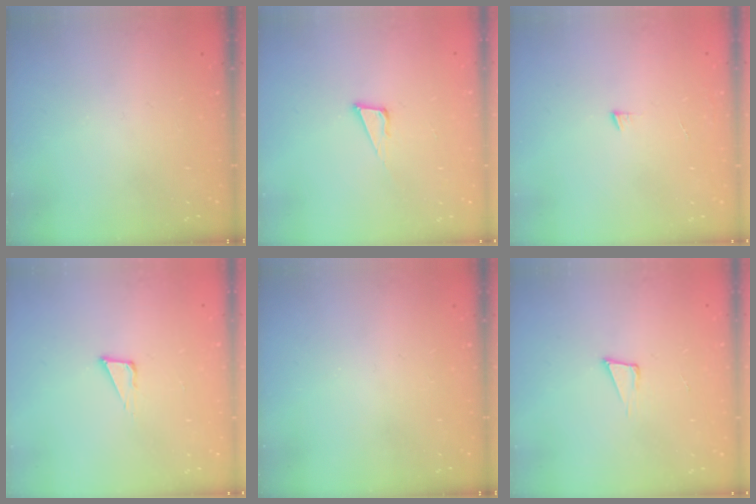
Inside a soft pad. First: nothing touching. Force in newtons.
{"total": 6.1, "press": 5.5, "slide": 2.7}
{"total": 4.1, "press": 4.1, "slide": 0.4}
{"total": 3.8, "press": 3.7, "slide": 0.9}
{"total": 0.0}
{"total": 3.9, "press": 2.4, "slide": 3.1}